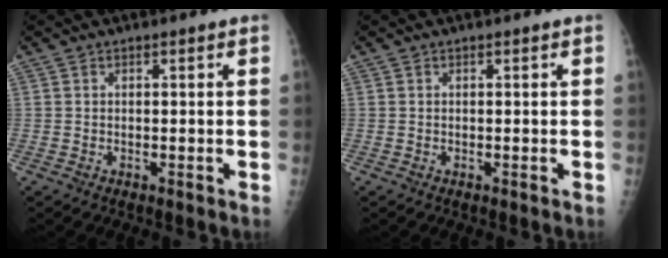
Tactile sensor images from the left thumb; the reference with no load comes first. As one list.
[{"total": 0.0}]